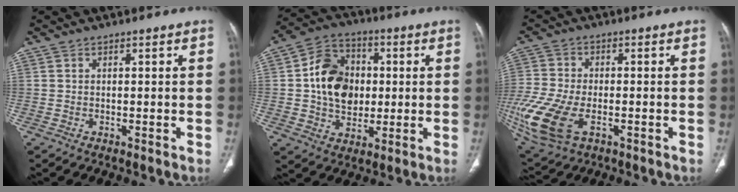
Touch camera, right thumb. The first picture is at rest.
{"total": 14.0, "force": [0.9, 10.8, 8.8], "torque": [-0.117, 0.015, 0.015]}
{"total": 16.4, "force": [-5.5, 9.1, 12.5], "torque": [-0.313, -0.011, -0.095]}